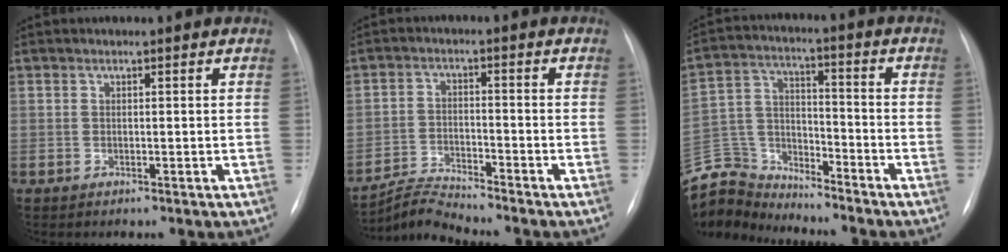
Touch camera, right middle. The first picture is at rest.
{"total": 5.1, "force": [-4.9, -1.5, -0.4], "torque": [-0.007, -0.015, -0.091]}
{"total": 11.3, "force": [-11.1, 2.0, 0.1], "torque": [-0.008, 0.024, -0.218]}